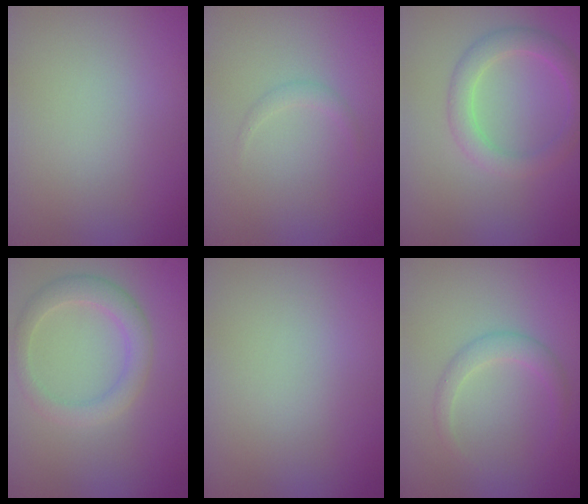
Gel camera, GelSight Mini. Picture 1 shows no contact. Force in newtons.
{"total": 0.8, "press": 0.8, "slide": 0.1}
{"total": 3.0, "press": 3.0, "slide": 0.0}
{"total": 3.2, "press": 3.2, "slide": 0.1}
{"total": 0.0}
{"total": 1.9, "press": 1.9, "slide": 0.1}